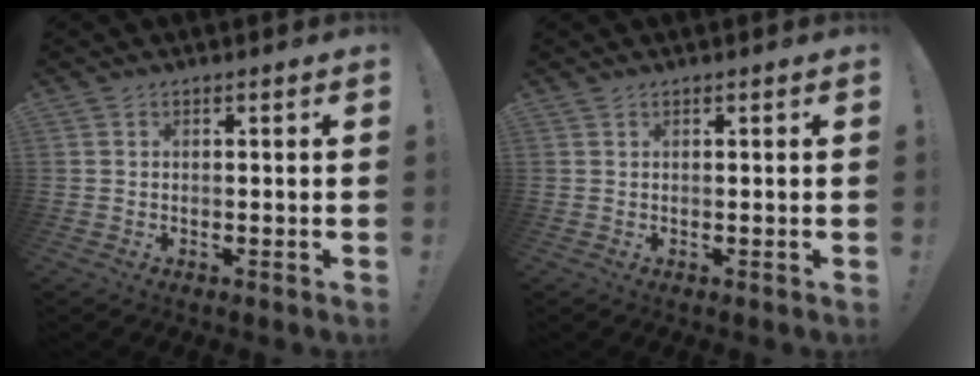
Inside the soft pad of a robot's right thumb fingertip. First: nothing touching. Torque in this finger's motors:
{"motor_torque": [-0.05, 0.11, 0.30, -0.25, 0.00]}